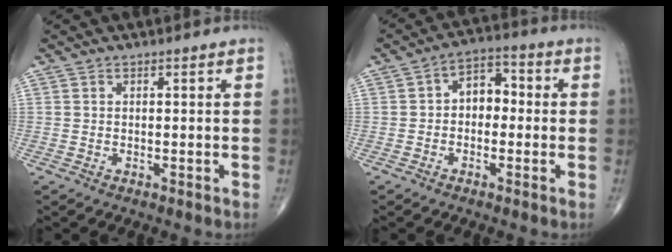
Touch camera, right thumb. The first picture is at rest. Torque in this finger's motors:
{"motor_torque": [-0.31, -0.07, -0.34, -0.14, 0.01]}